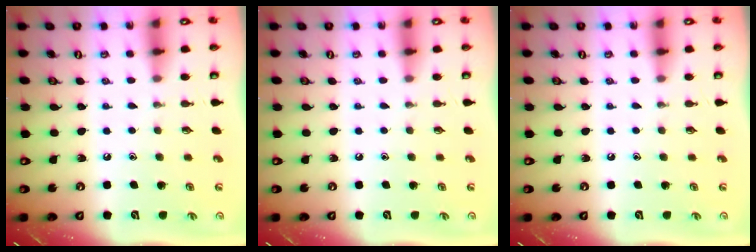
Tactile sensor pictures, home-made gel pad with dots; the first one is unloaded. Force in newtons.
{"total": 0.0}
{"total": 0.0}